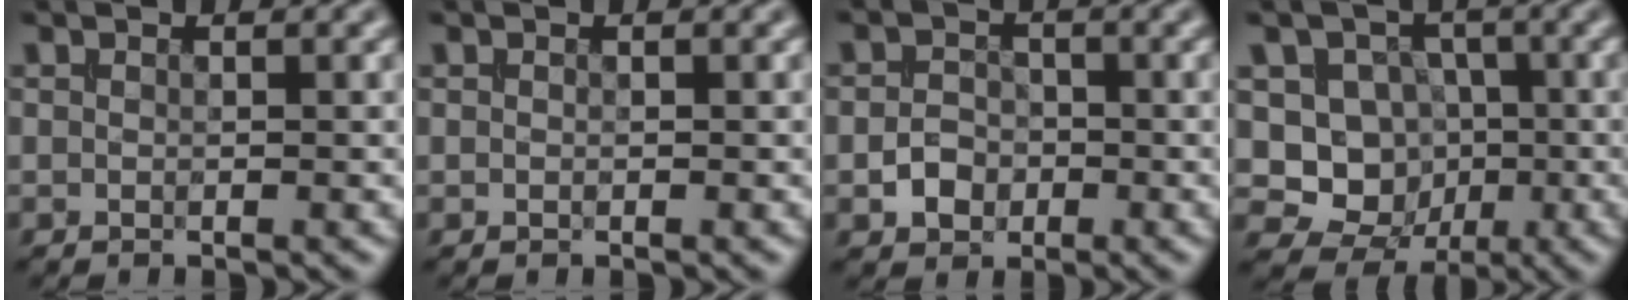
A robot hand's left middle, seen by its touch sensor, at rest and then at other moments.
{"total": 0.0}
{"total": 2.4, "force": [-0.9, 1.9, 1.1], "torque": [-0.012, 0.001, -0.020]}
{"total": 7.1, "force": [-0.2, 6.7, 2.4], "torque": [-0.028, 0.006, -0.028]}